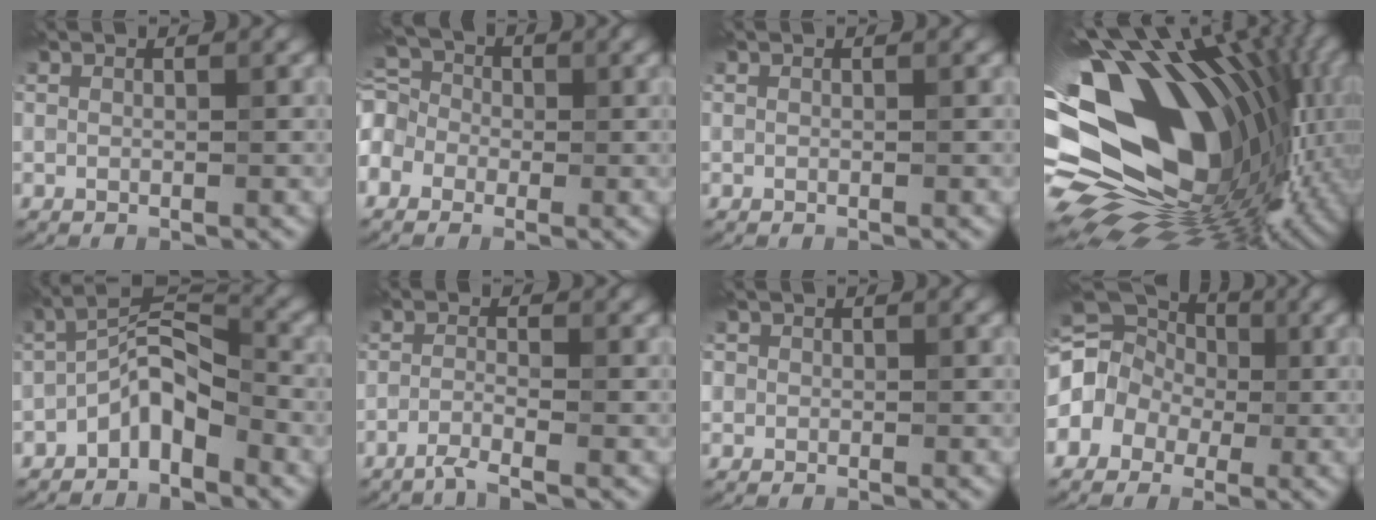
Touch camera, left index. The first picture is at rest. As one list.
[{"total": 6.3, "force": [-1.2, 5.1, 3.5], "torque": [-0.080, 0.030, -0.044]}, {"total": 0.0}, {"total": 17.9, "force": [-0.3, 11.5, 13.7], "torque": [-0.246, -0.006, 0.005]}, {"total": 4.8, "force": [-2.8, 1.8, 3.5], "torque": [-0.061, 0.026, -0.060]}, {"total": 2.1, "force": [-1.5, 0.0, 1.5], "torque": [-0.035, 0.002, -0.038]}, {"total": 1.7, "force": [0.5, 1.5, 0.5], "torque": [0.005, 0.010, -0.013]}, {"total": 10.2, "force": [-0.9, 8.8, 5.2], "torque": [-0.093, 0.032, -0.065]}]